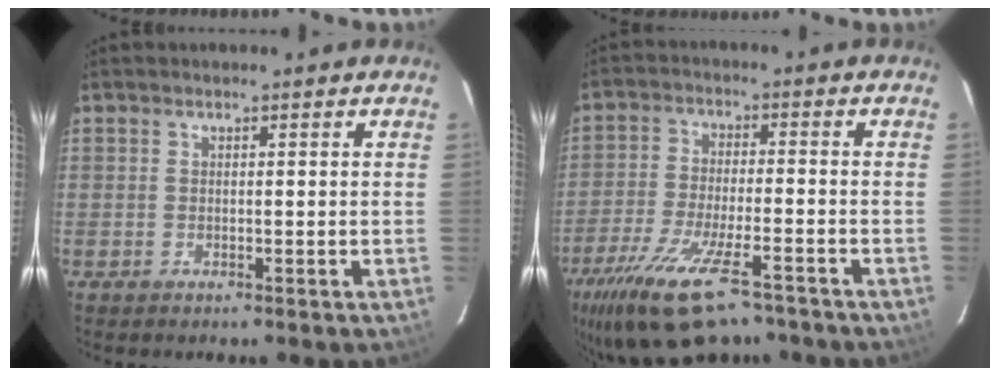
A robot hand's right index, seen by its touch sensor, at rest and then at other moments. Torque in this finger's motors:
{"motor_torque": [1.73, -0.41, 0.78, 0.21]}